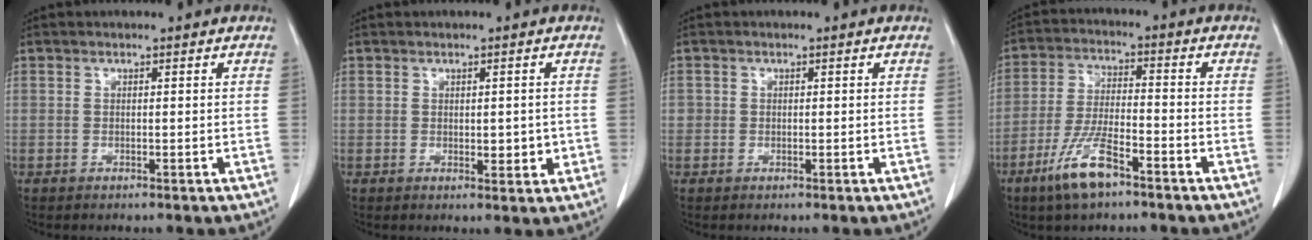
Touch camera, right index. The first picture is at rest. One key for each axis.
{"total": 2.6, "fx": -0.2, "fy": 1.5, "fz": 2.1, "tx": -0.023, "ty": -0.002, "tz": 0.004}
{"total": 0.9, "fx": 0.0, "fy": 0.9, "fz": 0.0, "tx": 0.013, "ty": 0.008, "tz": -0.001}
{"total": 9.1, "fx": -5.7, "fy": 1.9, "fz": 6.7, "tx": -0.140, "ty": -0.012, "tz": -0.108}